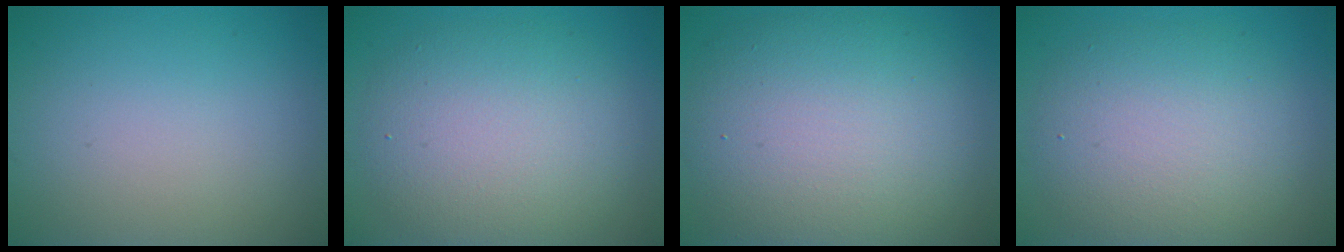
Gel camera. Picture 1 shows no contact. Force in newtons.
{"total": 7.0, "press": 7.0, "slide": 0.3}
{"total": 11.0, "press": 11.0, "slide": 0.2}
{"total": 6.8, "press": 6.8, "slide": 0.3}